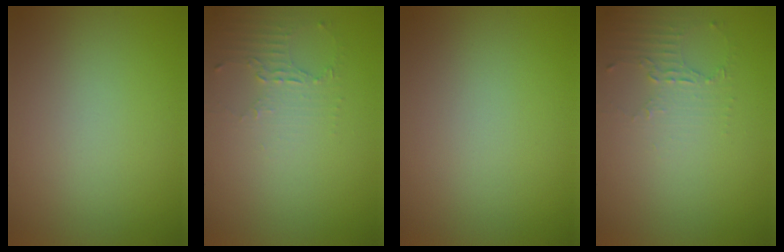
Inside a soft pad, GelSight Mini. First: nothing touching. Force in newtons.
{"total": 2.2, "press": 1.6, "slide": 1.5}
{"total": 0.0}
{"total": 2.2, "press": 1.6, "slide": 1.5}